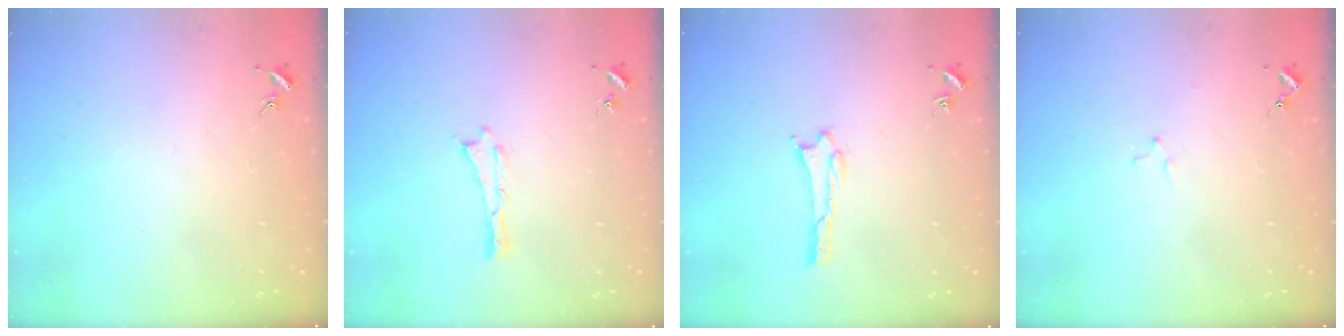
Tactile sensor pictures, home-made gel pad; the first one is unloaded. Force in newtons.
{"total": 0.0}
{"total": 0.9, "press": 0.8, "slide": 0.1}
{"total": 0.8, "press": 0.8, "slide": 0.2}